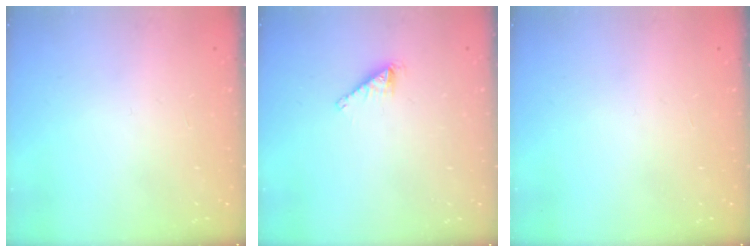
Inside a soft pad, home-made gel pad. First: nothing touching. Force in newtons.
{"total": 2.1, "press": 2.1, "slide": 0.1}
{"total": 0.0}